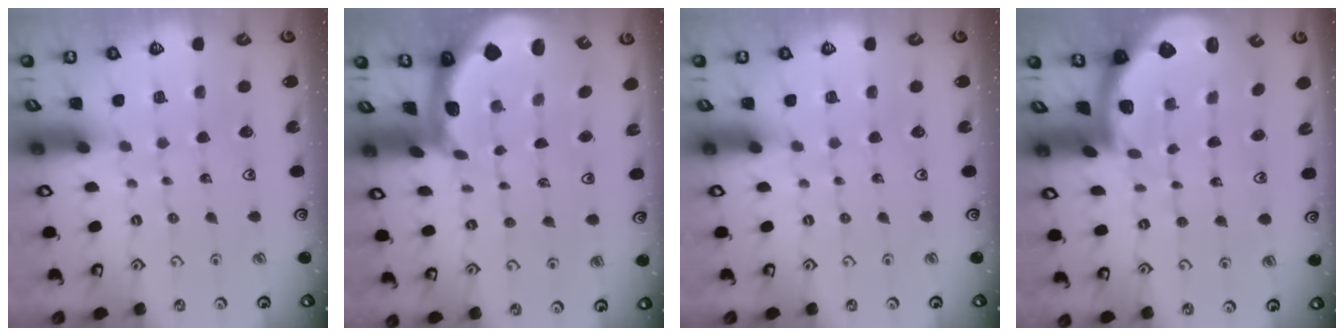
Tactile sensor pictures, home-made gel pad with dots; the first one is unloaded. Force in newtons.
{"total": 1.7, "press": 1.6, "slide": 0.4}
{"total": 0.0}
{"total": 1.4, "press": 1.4, "slide": 0.2}